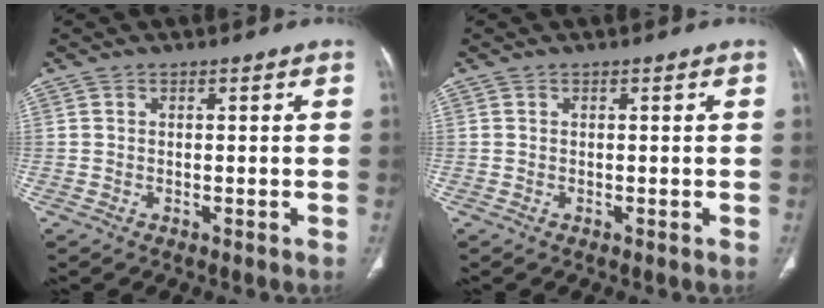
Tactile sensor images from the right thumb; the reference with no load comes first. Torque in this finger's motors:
{"motor_torque": [-0.05, 0.05, -0.28, 0.07, 0.00]}